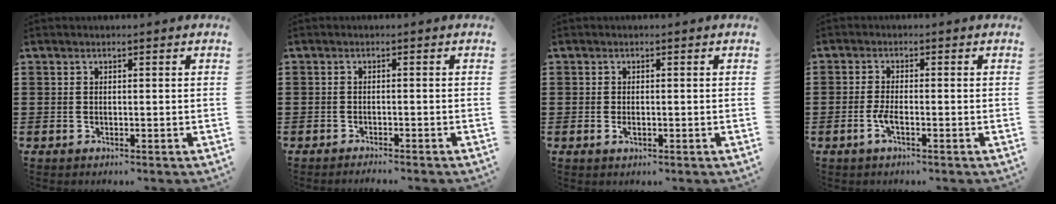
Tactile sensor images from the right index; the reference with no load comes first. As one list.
[{"total": 1.1, "force": [-1.1, -0.1, 0.0], "torque": [-0.002, 0.001, -0.022]}, {"total": 1.1, "force": [-0.1, 0.6, 0.9], "torque": [-0.017, 0.000, -0.002]}, {"total": 2.6, "force": [-1.0, 0.6, 2.3], "torque": [-0.056, -0.006, -0.022]}]